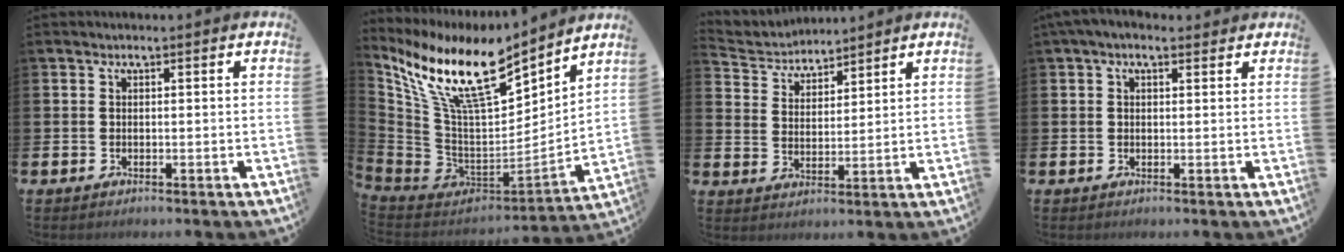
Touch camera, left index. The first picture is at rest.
{"total": 13.2, "force": [9.0, 4.3, 8.7], "torque": [-0.221, -0.054, 0.157]}
{"total": 3.9, "force": [3.8, 1.1, -0.3], "torque": [-0.017, -0.025, 0.065]}
{"total": 2.1, "force": [1.4, 1.0, 1.2], "torque": [-0.018, 0.004, 0.023]}